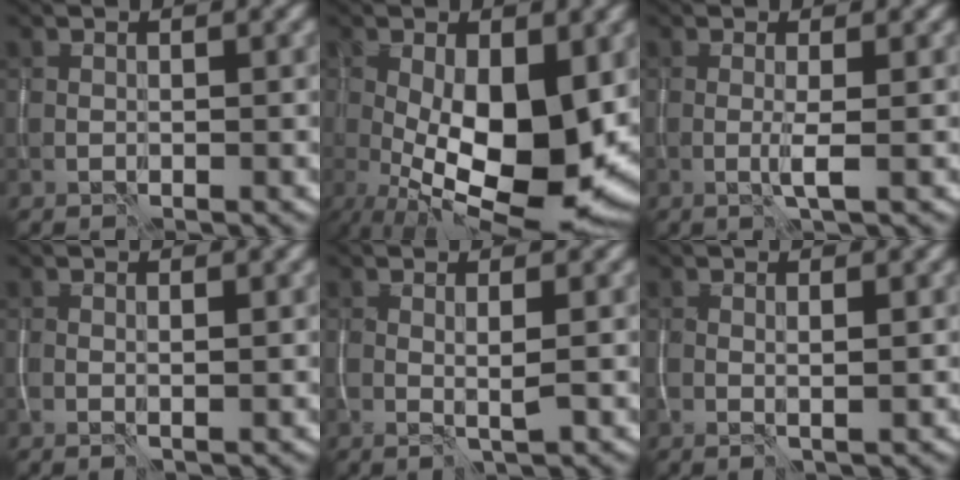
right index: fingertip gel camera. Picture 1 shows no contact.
{"total": 13.6, "force": [-2.0, 6.0, 12.0], "torque": [-0.186, -0.013, -0.029]}
{"total": 1.3, "force": [-0.3, 0.0, 1.3], "torque": [-0.027, -0.005, -0.007]}
{"total": 0.7, "force": [0.2, 0.0, 0.6], "torque": [-0.009, -0.002, 0.001]}
{"total": 1.4, "force": [0.2, 0.1, 1.4], "torque": [-0.024, -0.007, 0.003]}
{"total": 1.0, "force": [0.2, 0.1, 0.9], "torque": [-0.013, -0.002, 0.002]}